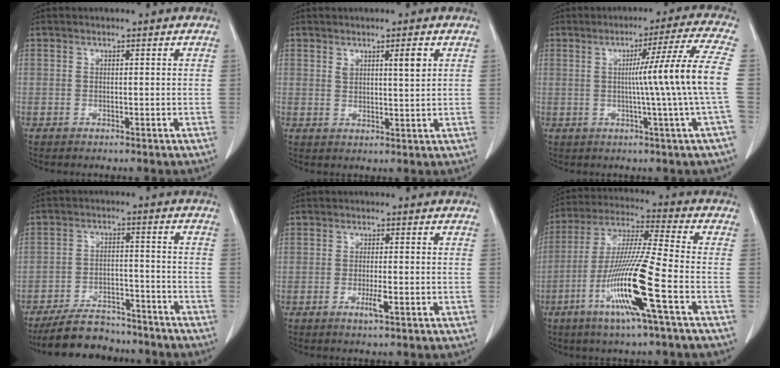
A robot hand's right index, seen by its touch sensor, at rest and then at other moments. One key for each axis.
{"total": 3.3, "fx": 1.6, "fy": 0.5, "fz": 2.8, "tx": -0.043, "ty": -0.004, "tz": 0.026}
{"total": 11.7, "fx": -0.3, "fy": -3.2, "fz": 11.2, "tx": -0.153, "ty": -0.002, "tz": 0.001}
{"total": 10.5, "fx": -9.5, "fy": 3.7, "fz": 2.8, "tx": -0.039, "ty": 0.007, "tz": -0.150}
{"total": 2.5, "fx": -1.0, "fy": 0.1, "fz": 2.3, "tx": -0.042, "ty": -0.004, "tz": -0.016}
{"total": 15.1, "fx": -5.7, "fy": -0.9, "fz": 13.9, "tx": -0.282, "ty": -0.018, "tz": -0.112}